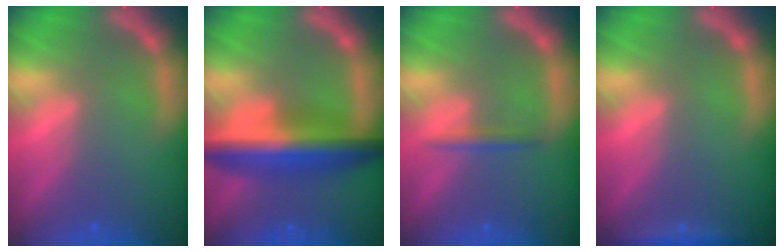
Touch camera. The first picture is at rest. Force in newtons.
{"total": 8.5}
{"total": 1.4}
{"total": 1.9}